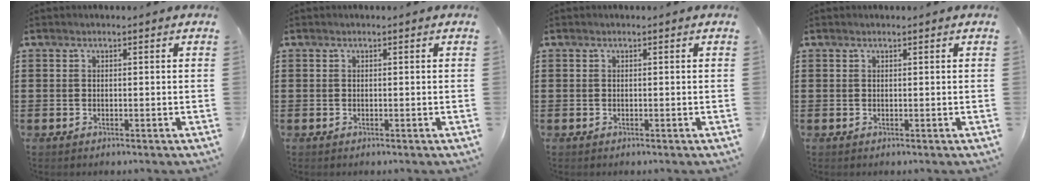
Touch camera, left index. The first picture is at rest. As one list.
[{"total": 0.0}, {"total": 0.0}, {"total": 0.0}]